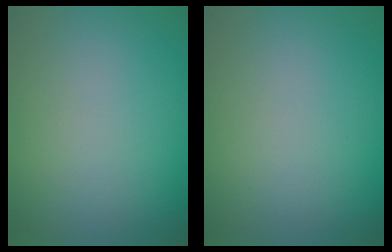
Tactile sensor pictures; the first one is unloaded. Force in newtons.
{"total": 0.0}